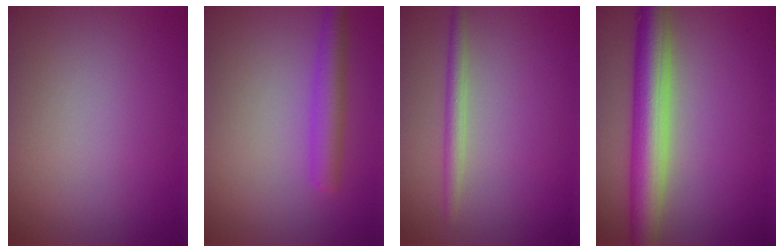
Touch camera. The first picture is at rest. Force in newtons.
{"total": 2.9, "press": 2.9, "slide": 0.2}
{"total": 1.8, "press": 1.8, "slide": 0.1}
{"total": 7.1, "press": 7.1, "slide": 0.2}